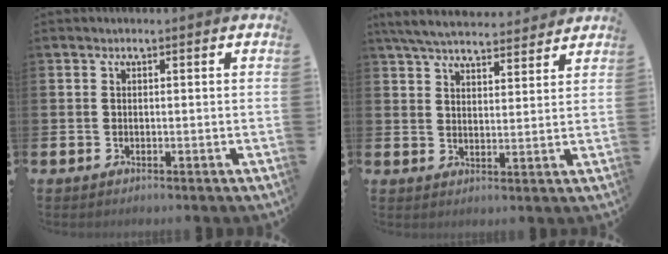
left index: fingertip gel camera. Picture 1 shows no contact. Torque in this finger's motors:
{"motor_torque": [1.07, -1.06, 0.20, 0.08]}